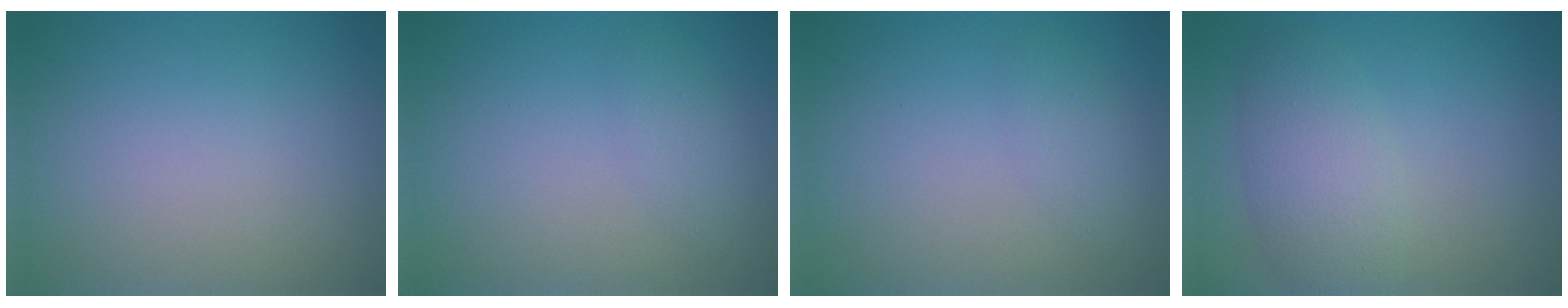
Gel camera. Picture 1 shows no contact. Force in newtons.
{"total": 1.5, "press": 1.5, "slide": 0.1}
{"total": 1.5, "press": 1.5, "slide": 0.1}
{"total": 4.1, "press": 4.1, "slide": 0.1}